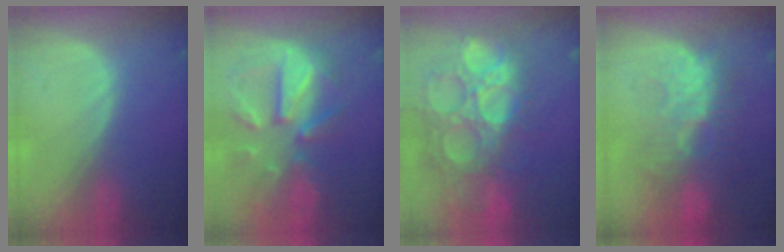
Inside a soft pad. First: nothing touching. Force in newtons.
{"total": 11.3, "press": 9.9, "slide": 5.5}
{"total": 15.6, "press": 13.0, "slide": 8.7}
{"total": 10.8, "press": 9.5, "slide": 5.2}